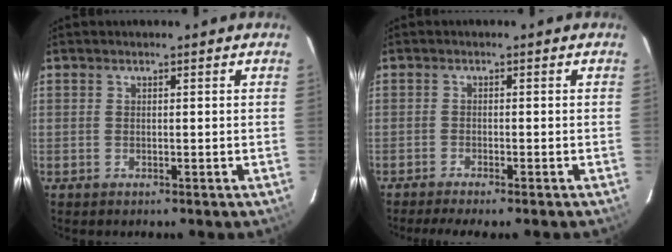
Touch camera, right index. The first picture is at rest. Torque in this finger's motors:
{"motor_torque": [1.13, -1.02, 0.35, 0.07]}